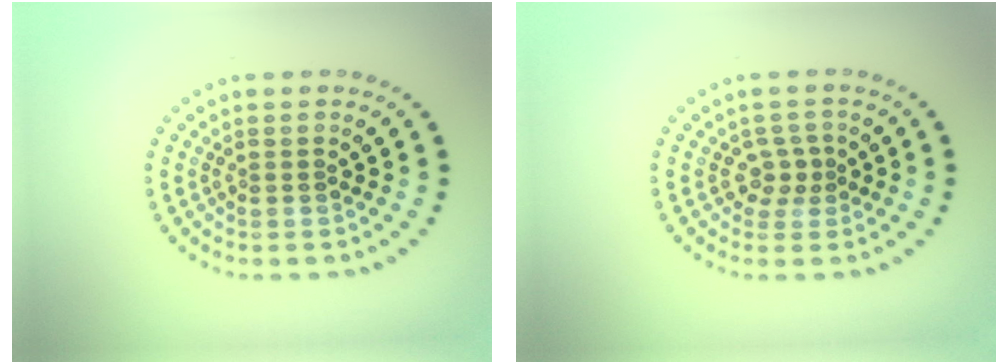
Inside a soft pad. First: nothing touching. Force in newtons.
{"total": 1.8, "press": 1.3, "slide": 1.1}